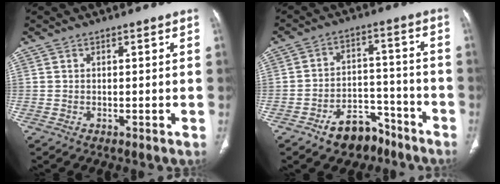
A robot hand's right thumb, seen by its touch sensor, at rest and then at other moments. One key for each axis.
{"total": 9.7, "fx": -6.7, "fy": 5.8, "fz": 4.0, "tx": -0.030, "ty": 0.065, "tz": -0.103}